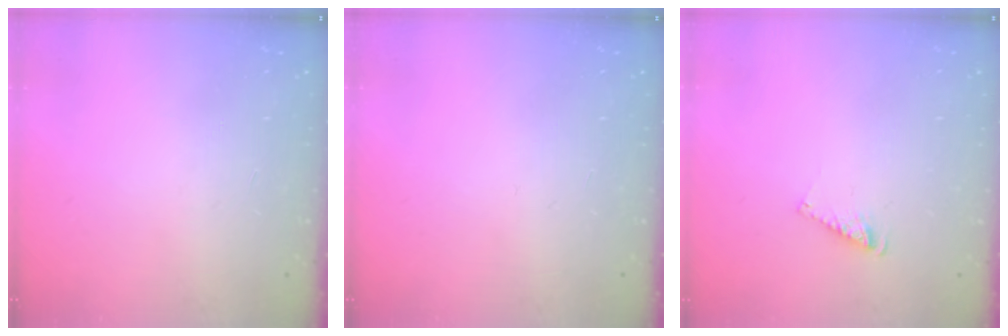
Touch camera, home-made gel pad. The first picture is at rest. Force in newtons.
{"total": 0.0}
{"total": 5.3, "press": 5.2, "slide": 0.3}